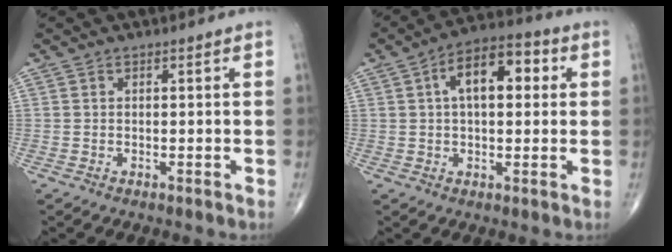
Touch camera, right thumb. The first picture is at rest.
{"total": 11.4, "force": [2.7, 5.9, 9.3], "torque": [-0.128, 0.025, 0.032]}